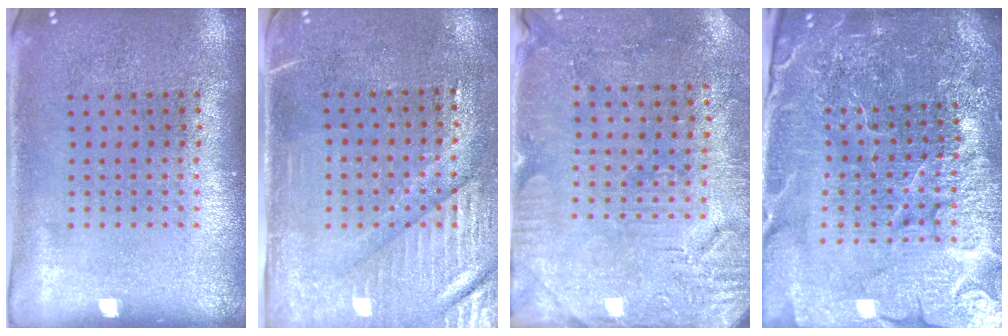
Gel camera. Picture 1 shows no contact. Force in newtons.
{"total": 3.5, "press": 3.1, "slide": 1.7}
{"total": 3.0, "press": 2.9, "slide": 0.8}
{"total": 5.9, "press": 5.3, "slide": 2.6}